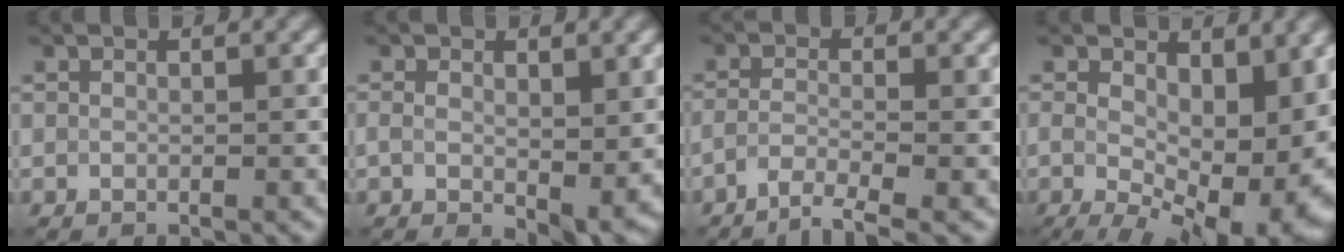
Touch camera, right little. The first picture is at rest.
{"total": 4.6, "force": [-0.6, 2.4, 3.8], "torque": [-0.072, -0.012, 0.003]}
{"total": 2.8, "force": [-2.5, 0.1, 1.3], "torque": [-0.023, 0.001, -0.055]}
{"total": 15.0, "force": [-1.2, 7.9, 12.7], "torque": [-0.166, -0.032, 0.013]}